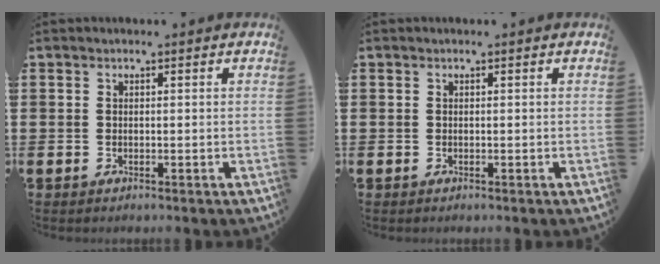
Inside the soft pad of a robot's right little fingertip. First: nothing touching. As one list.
[{"total": 0.0}]